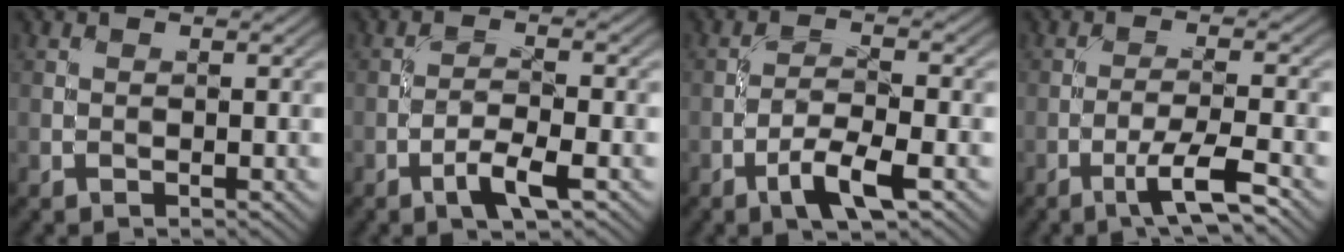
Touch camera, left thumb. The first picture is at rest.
{"total": 3.8, "force": [-2.0, 0.8, 3.1], "torque": [-0.066, 0.002, -0.042]}
{"total": 5.0, "force": [-2.6, 1.2, 4.1], "torque": [-0.085, 0.005, -0.052]}
{"total": 5.4, "force": [-3.3, 0.6, 4.3], "torque": [-0.073, 0.009, -0.062]}